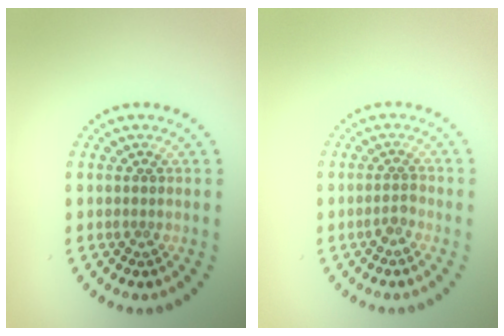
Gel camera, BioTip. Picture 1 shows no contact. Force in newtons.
{"total": 1.1, "press": 0.9, "slide": 0.5}